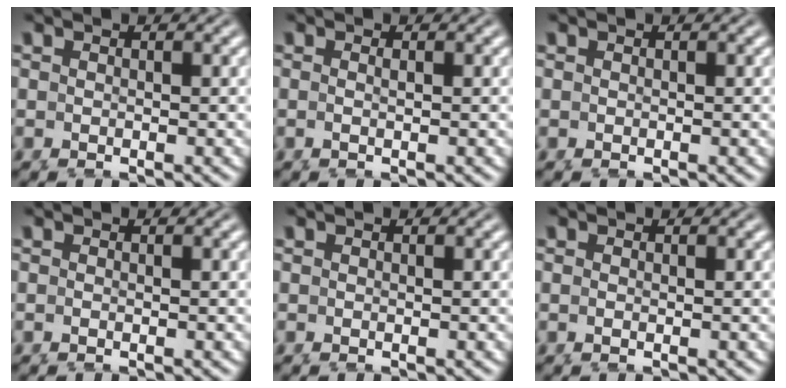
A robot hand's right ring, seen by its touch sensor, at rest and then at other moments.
{"total": 0.9, "force": [0.0, -0.6, 0.7], "torque": [-0.014, -0.004, 0.003]}
{"total": 0.0}
{"total": 0.0}
{"total": 0.0}
{"total": 0.5, "force": [0.0, -0.4, 0.3], "torque": [-0.009, -0.002, 0.003]}